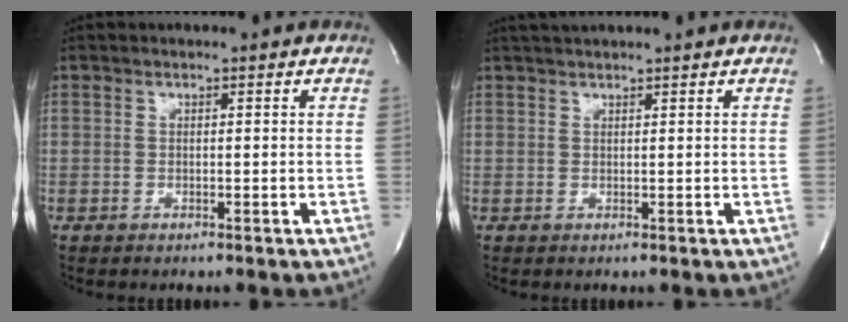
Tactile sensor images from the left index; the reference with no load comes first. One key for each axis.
{"total": 3.0, "fx": 2.8, "fy": -0.3, "fz": 1.2, "tx": -0.013, "ty": 0.025, "tz": 0.048}